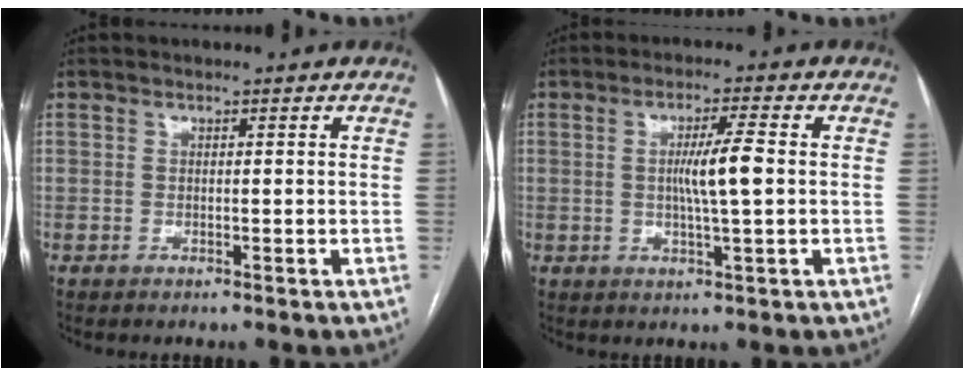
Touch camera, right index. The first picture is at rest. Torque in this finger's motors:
{"motor_torque": [0.82, 0.33, 0.31, 0.11]}